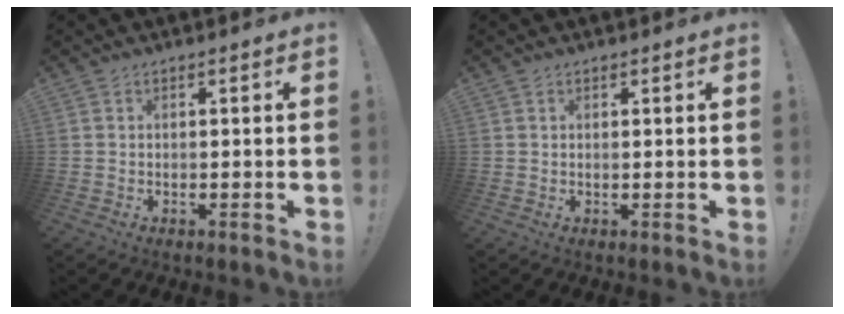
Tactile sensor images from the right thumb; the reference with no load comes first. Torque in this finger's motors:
{"motor_torque": [2.39, 2.36, 0.30, 0.44, 0.10]}